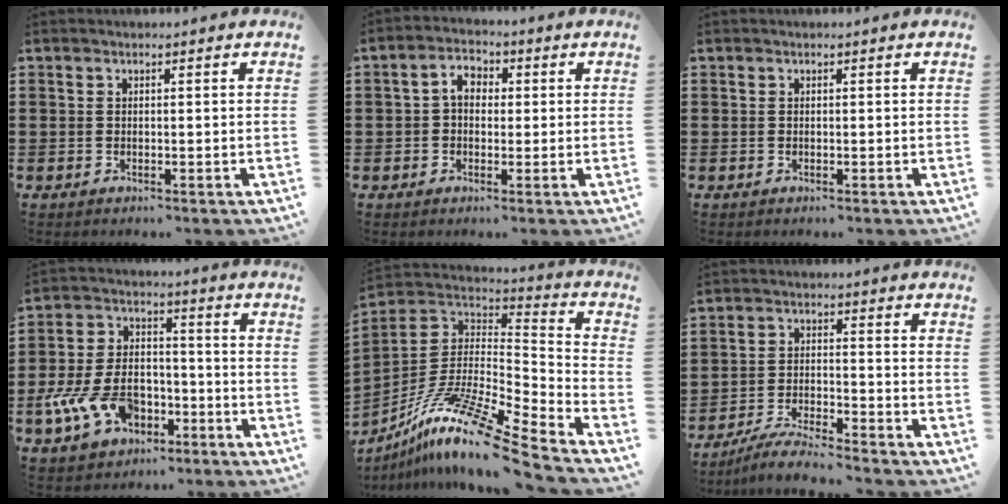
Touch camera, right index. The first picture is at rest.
{"total": 3.9, "force": [0.2, 2.9, 2.6], "torque": [-0.058, 0.016, 0.000]}
{"total": 0.0}
{"total": 10.8, "force": [-4.5, 7.1, 6.7], "torque": [-0.170, 0.013, -0.084]}
{"total": 14.0, "force": [-9.6, 1.7, 10.0], "torque": [-0.195, 0.011, -0.185]}
{"total": 5.1, "force": [-4.9, 0.0, 1.7], "torque": [-0.041, -0.005, -0.097]}